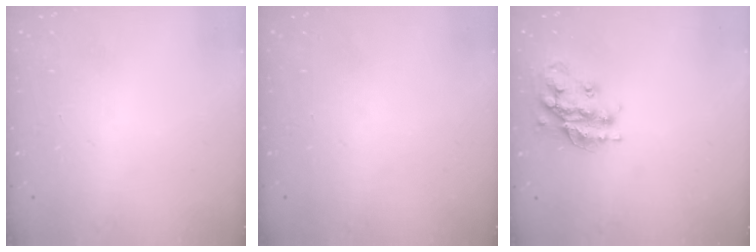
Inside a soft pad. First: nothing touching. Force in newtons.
{"total": 0.6, "press": 0.0, "slide": 0.6}
{"total": 17.1, "press": 17.1, "slide": 1.4}